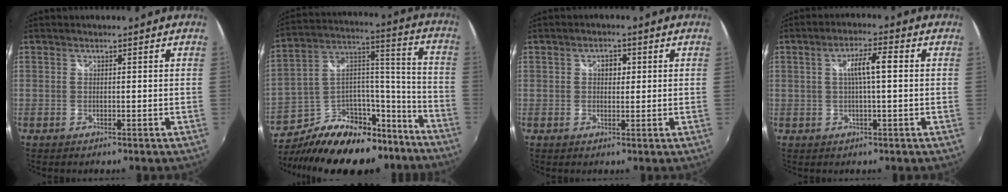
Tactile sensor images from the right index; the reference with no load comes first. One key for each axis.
{"total": 24.0, "fx": -17.4, "fy": 12.5, "fz": 10.9, "tx": -0.197, "ty": 0.075, "tz": -0.241}
{"total": 2.5, "fx": 0.5, "fy": 1.7, "fz": 1.7, "tx": -0.023, "ty": 0.007, "tz": 0.007}
{"total": 5.3, "fx": 0.7, "fy": 0.4, "fz": 5.3, "tx": -0.095, "ty": 0.007, "tz": 0.012}